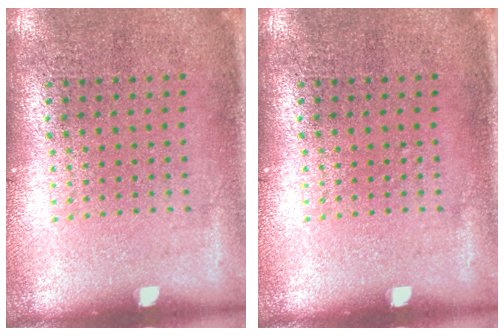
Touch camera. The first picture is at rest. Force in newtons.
{"total": 0.0}